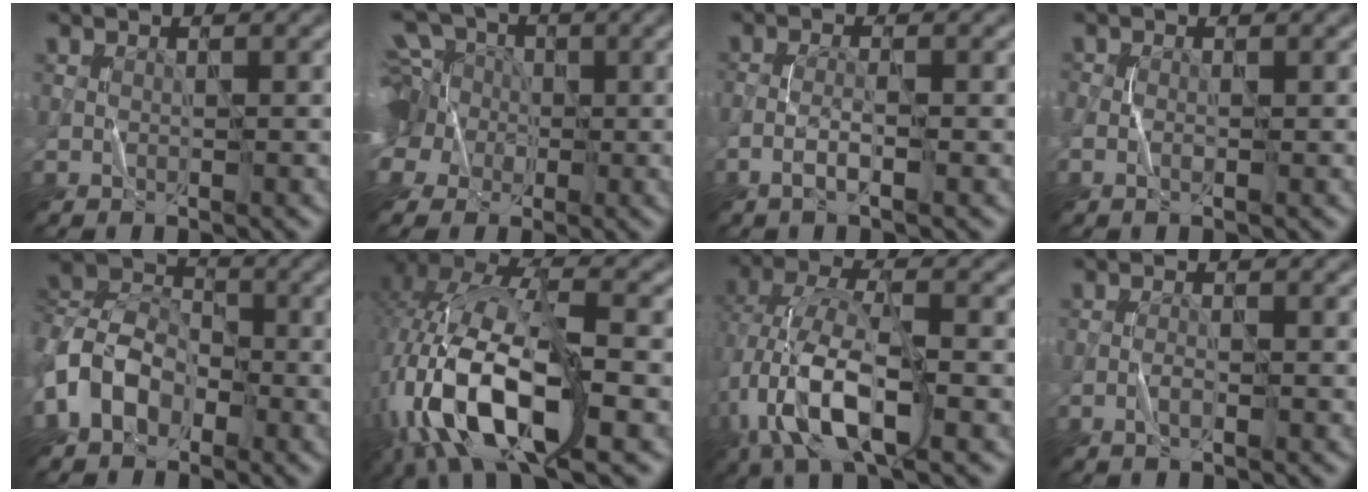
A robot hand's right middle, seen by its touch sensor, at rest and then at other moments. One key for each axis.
{"total": 12.5, "fx": 2.4, "fy": 9.9, "fz": 7.2, "tx": -0.146, "ty": 0.045, "tz": -0.024}
{"total": 1.6, "fx": -0.9, "fy": 0.1, "fz": 1.3, "tx": -0.030, "ty": 0.004, "tz": -0.024}
{"total": 0.7, "fx": -0.2, "fy": 0.4, "fz": 0.6, "tx": -0.015, "ty": -0.002, "tz": -0.003}
{"total": 6.5, "fx": -1.8, "fy": 4.9, "fz": 3.8, "tx": -0.082, "ty": 0.012, "tz": -0.053}
{"total": 14.5, "fx": -5.2, "fy": 5.6, "fz": 12.4, "tx": -0.269, "ty": 0.004, "tz": -0.095}
{"total": 10.3, "fx": -3.1, "fy": 4.2, "fz": 8.9, "tx": -0.179, "ty": 0.008, "tz": -0.065}
{"total": 1.1, "fx": -0.6, "fy": 0.1, "fz": 0.9, "tx": -0.021, "ty": 0.001, "tz": -0.016}